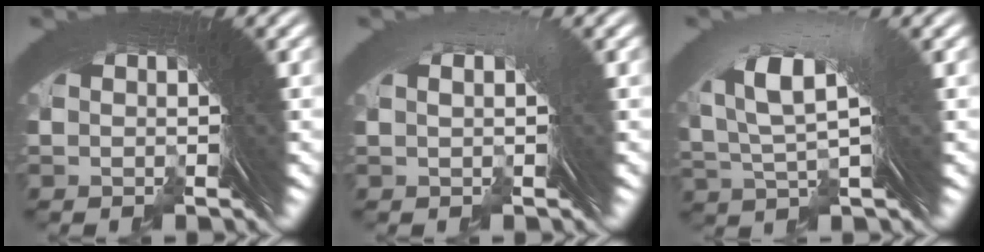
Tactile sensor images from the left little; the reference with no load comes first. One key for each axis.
{"total": 0.8, "fx": 0.1, "fy": -0.5, "fz": 0.6, "tx": 0.002, "ty": 0.022, "tz": -0.002}
{"total": 3.9, "fx": 1.1, "fy": 0.8, "fz": 3.7, "tx": -0.067, "ty": 0.011, "tz": 0.017}